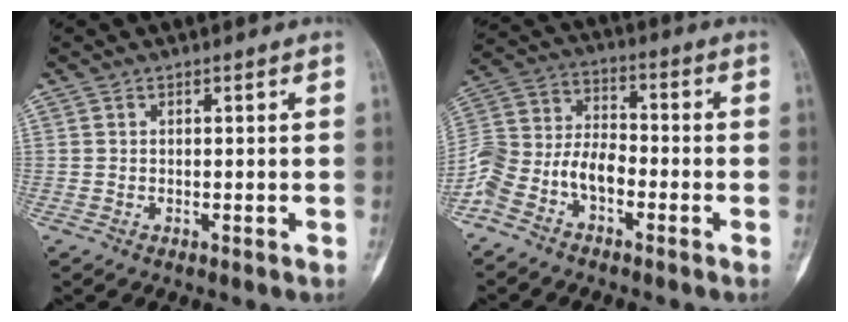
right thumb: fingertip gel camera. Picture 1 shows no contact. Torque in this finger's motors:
{"motor_torque": [0.16, 0.05, 0.30, 0.03, 0.08]}